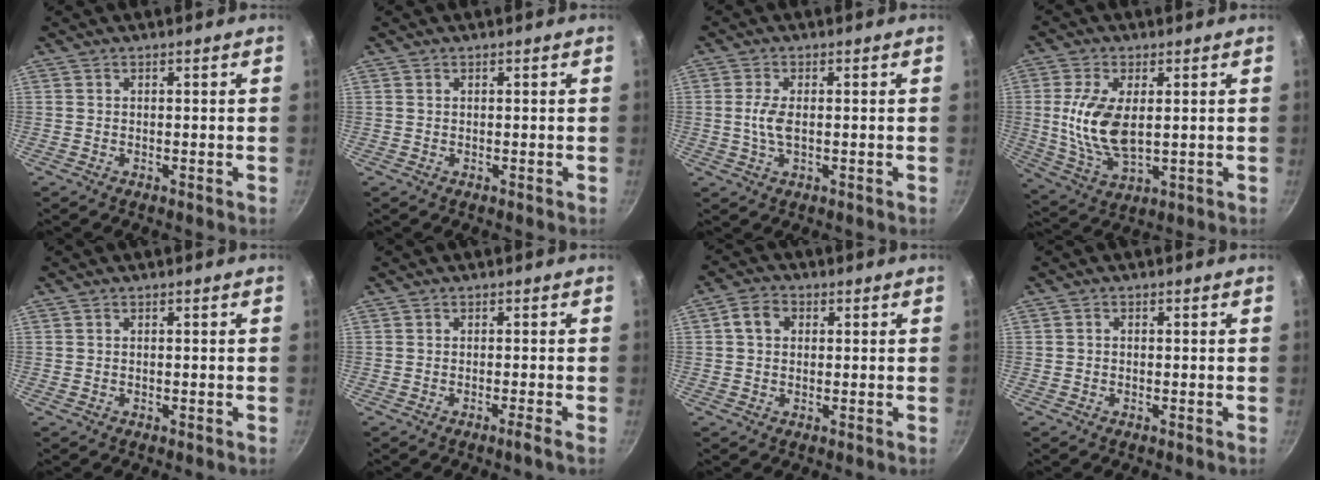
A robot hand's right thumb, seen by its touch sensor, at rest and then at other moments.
{"total": 0.0}
{"total": 3.9, "force": [-0.1, 1.7, 3.5], "torque": [-0.082, 0.001, -0.004]}
{"total": 10.8, "force": [1.1, 5.7, 9.1], "torque": [-0.180, -0.009, 0.026]}
{"total": 0.0}
{"total": 1.5, "force": [-0.9, -0.4, 1.1], "torque": [-0.029, 0.006, -0.015]}
{"total": 4.2, "force": [0.8, 3.4, 2.4], "torque": [-0.035, 0.009, 0.006]}
{"total": 0.6, "force": [-0.3, 0.5, 0.3], "torque": [-0.005, 0.003, -0.005]}